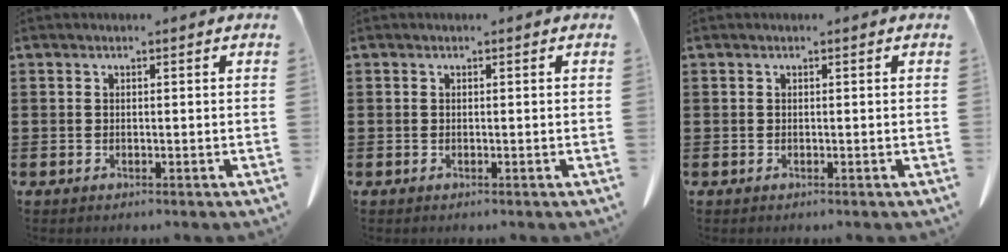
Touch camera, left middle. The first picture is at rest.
{"total": 0.0}
{"total": 0.0}